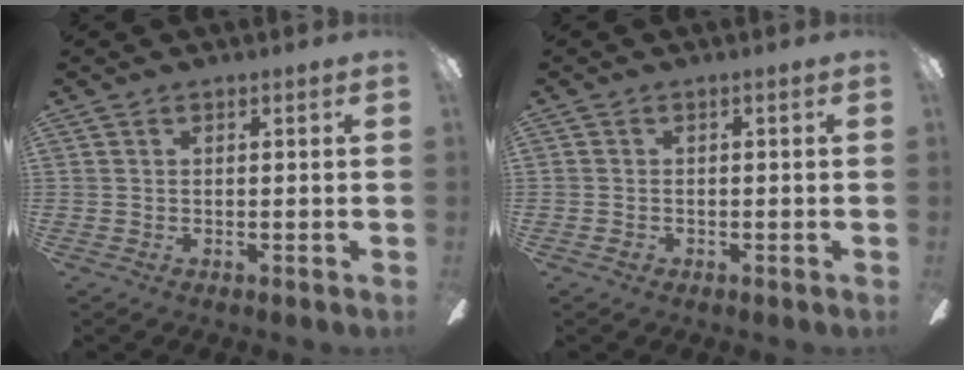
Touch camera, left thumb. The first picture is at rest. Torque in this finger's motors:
{"motor_torque": [0.00, 0.23, 0.08, 0.17, 0.00]}